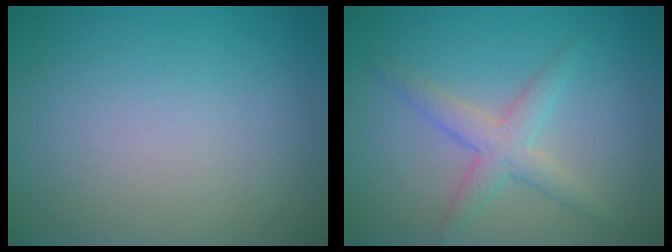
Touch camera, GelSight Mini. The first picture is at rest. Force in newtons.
{"total": 2.8, "press": 2.8, "slide": 0.0}